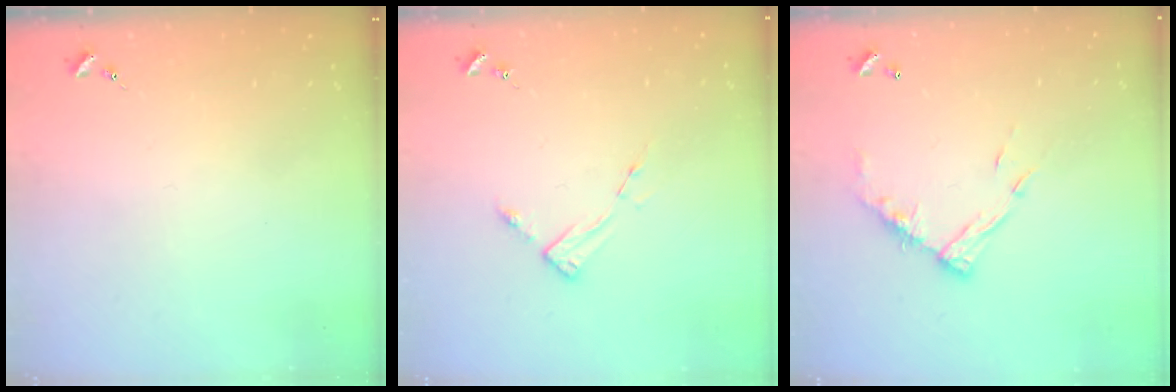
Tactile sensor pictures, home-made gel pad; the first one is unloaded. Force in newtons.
{"total": 3.6, "press": 3.5, "slide": 0.4}
{"total": 12.1, "press": 12.1, "slide": 1.1}